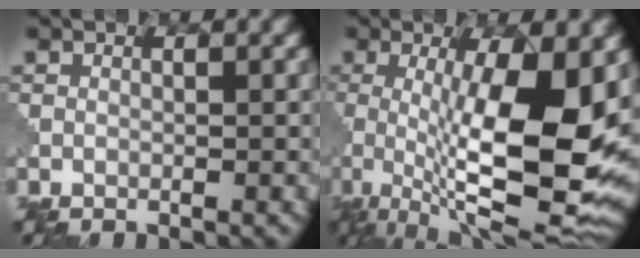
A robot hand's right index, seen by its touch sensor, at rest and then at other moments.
{"total": 13.8, "force": [-0.3, 4.0, 13.2], "torque": [-0.202, -0.017, -0.001]}